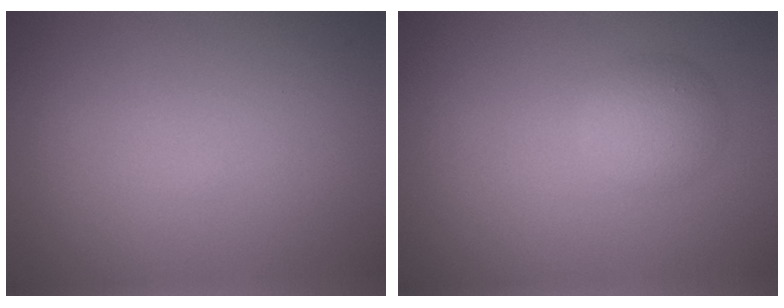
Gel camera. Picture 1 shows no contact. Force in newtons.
{"total": 2.5, "press": 2.5, "slide": 0.1}